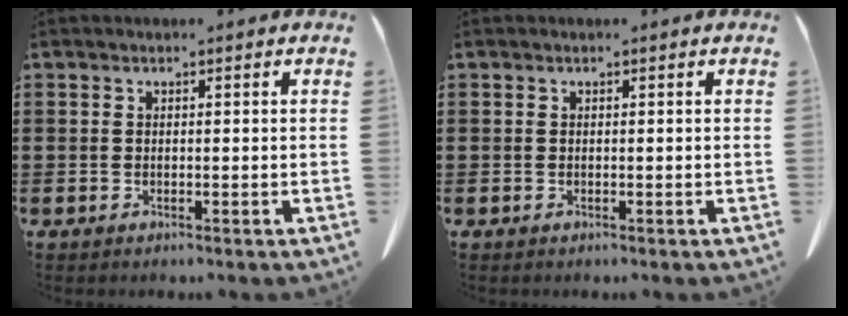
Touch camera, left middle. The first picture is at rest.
{"total": 0.0}